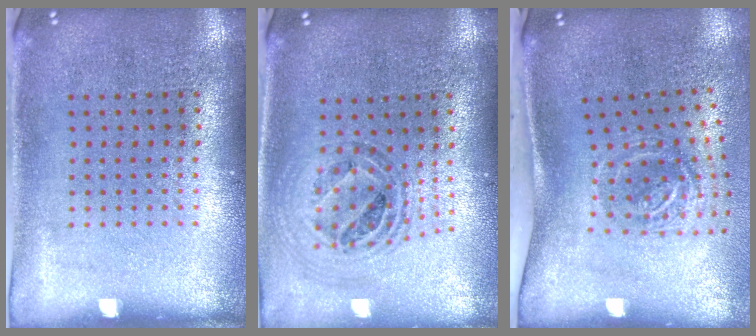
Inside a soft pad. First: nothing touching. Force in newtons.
{"total": 0.9, "press": 0.9, "slide": 0.2}
{"total": 2.0, "press": 1.3, "slide": 1.6}